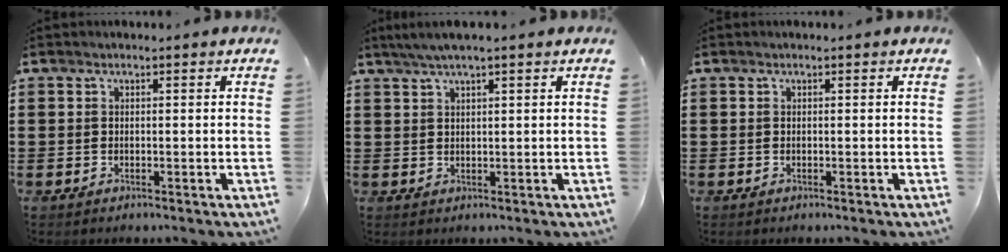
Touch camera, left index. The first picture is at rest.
{"total": 2.4, "force": [1.7, -0.1, 1.8], "torque": [-0.035, 0.002, 0.030]}
{"total": 0.0}